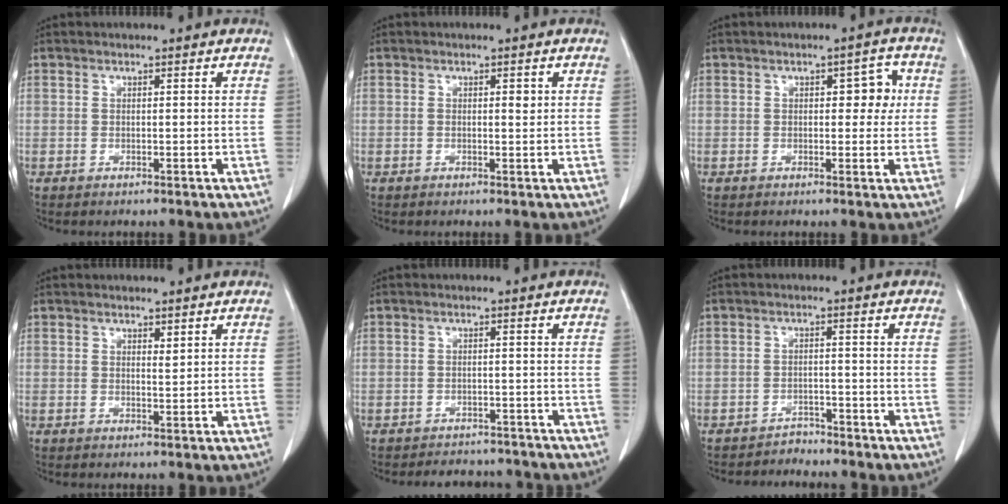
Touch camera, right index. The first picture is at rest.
{"total": 1.1, "force": [0.3, 0.5, 1.0], "torque": [-0.016, 0.002, 0.007]}
{"total": 4.1, "force": [0.8, 2.1, 3.4], "torque": [-0.037, 0.016, 0.009]}
{"total": 0.9, "force": [0.6, 0.2, 0.6], "torque": [-0.013, -0.007, 0.011]}
{"total": 6.2, "force": [-5.8, 2.2, 0.5], "torque": [0.000, 0.005, -0.069]}
{"total": 2.7, "force": [-2.6, 0.6, -0.5], "torque": [0.010, -0.005, -0.040]}